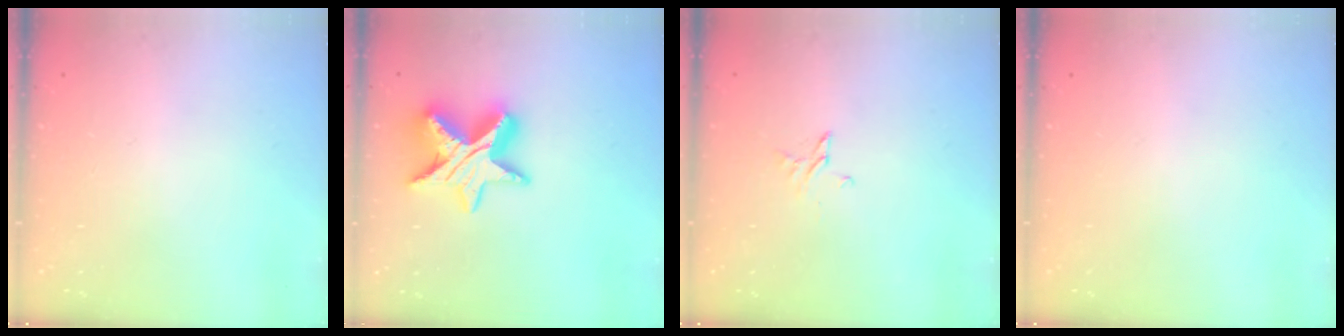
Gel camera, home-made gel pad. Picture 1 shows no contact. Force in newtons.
{"total": 15.5, "press": 15.5, "slide": 1.1}
{"total": 2.6, "press": 2.6, "slide": 0.3}
{"total": 0.0}